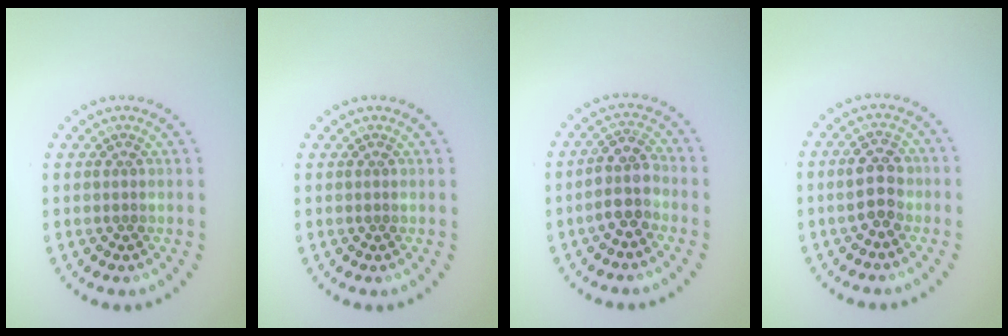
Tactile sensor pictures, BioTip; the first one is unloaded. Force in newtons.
{"total": 0.0}
{"total": 3.0, "press": 2.6, "slide": 1.4}
{"total": 3.0, "press": 3.0, "slide": 0.4}